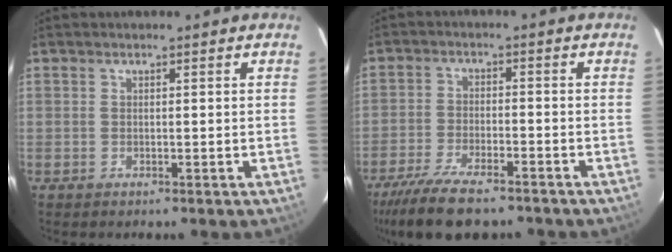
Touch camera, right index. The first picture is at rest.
{"total": 13.0, "force": [-10.5, 3.6, 6.9], "torque": [-0.159, -0.030, -0.181]}